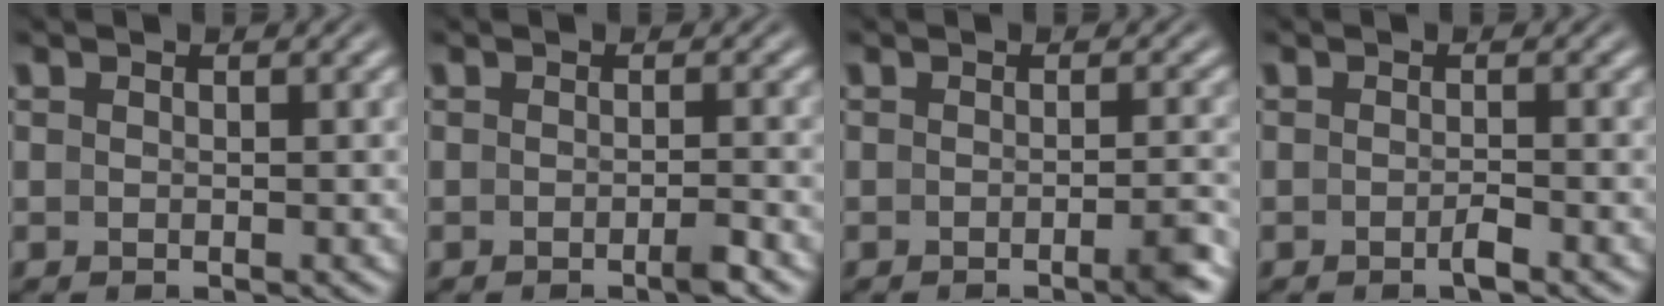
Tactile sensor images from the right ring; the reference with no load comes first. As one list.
[{"total": 1.3, "force": [-0.9, -0.2, 0.8], "torque": [-0.011, 0.006, -0.020]}, {"total": 2.2, "force": [-1.4, -0.1, 1.7], "torque": [-0.021, 0.007, -0.028]}, {"total": 1.0, "force": [-0.8, -0.2, 0.6], "torque": [-0.009, 0.005, -0.018]}]